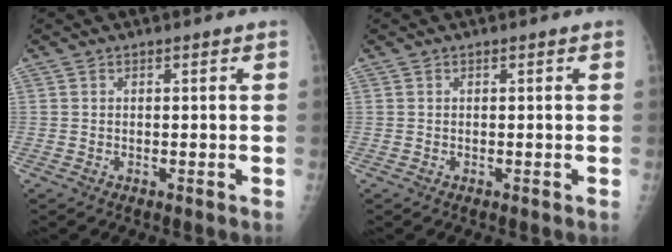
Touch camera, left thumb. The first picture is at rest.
{"total": 0.0}